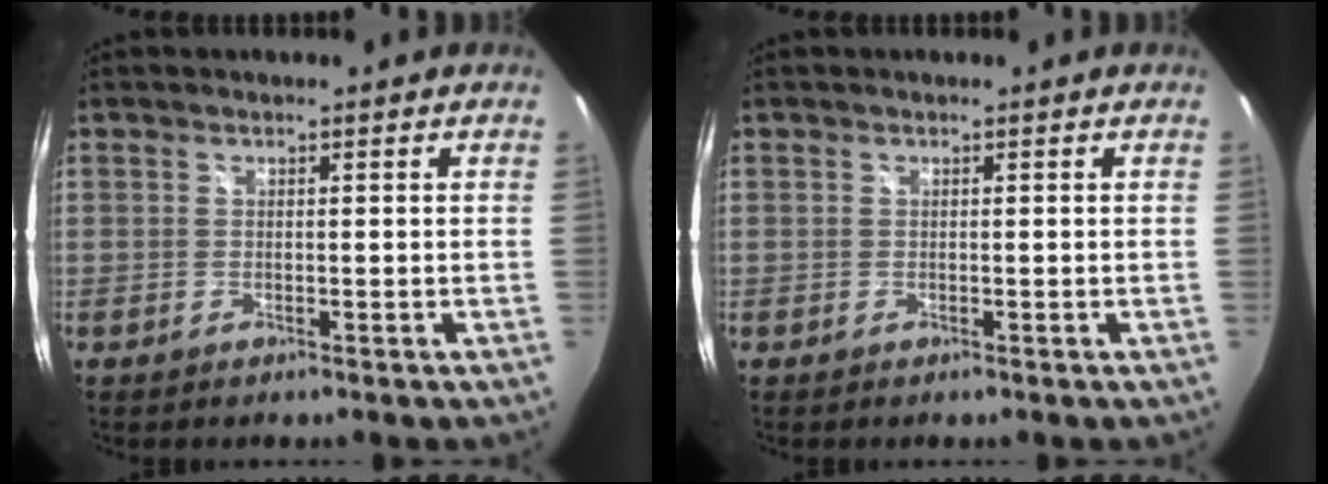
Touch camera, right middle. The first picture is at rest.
{"total": 0.0}